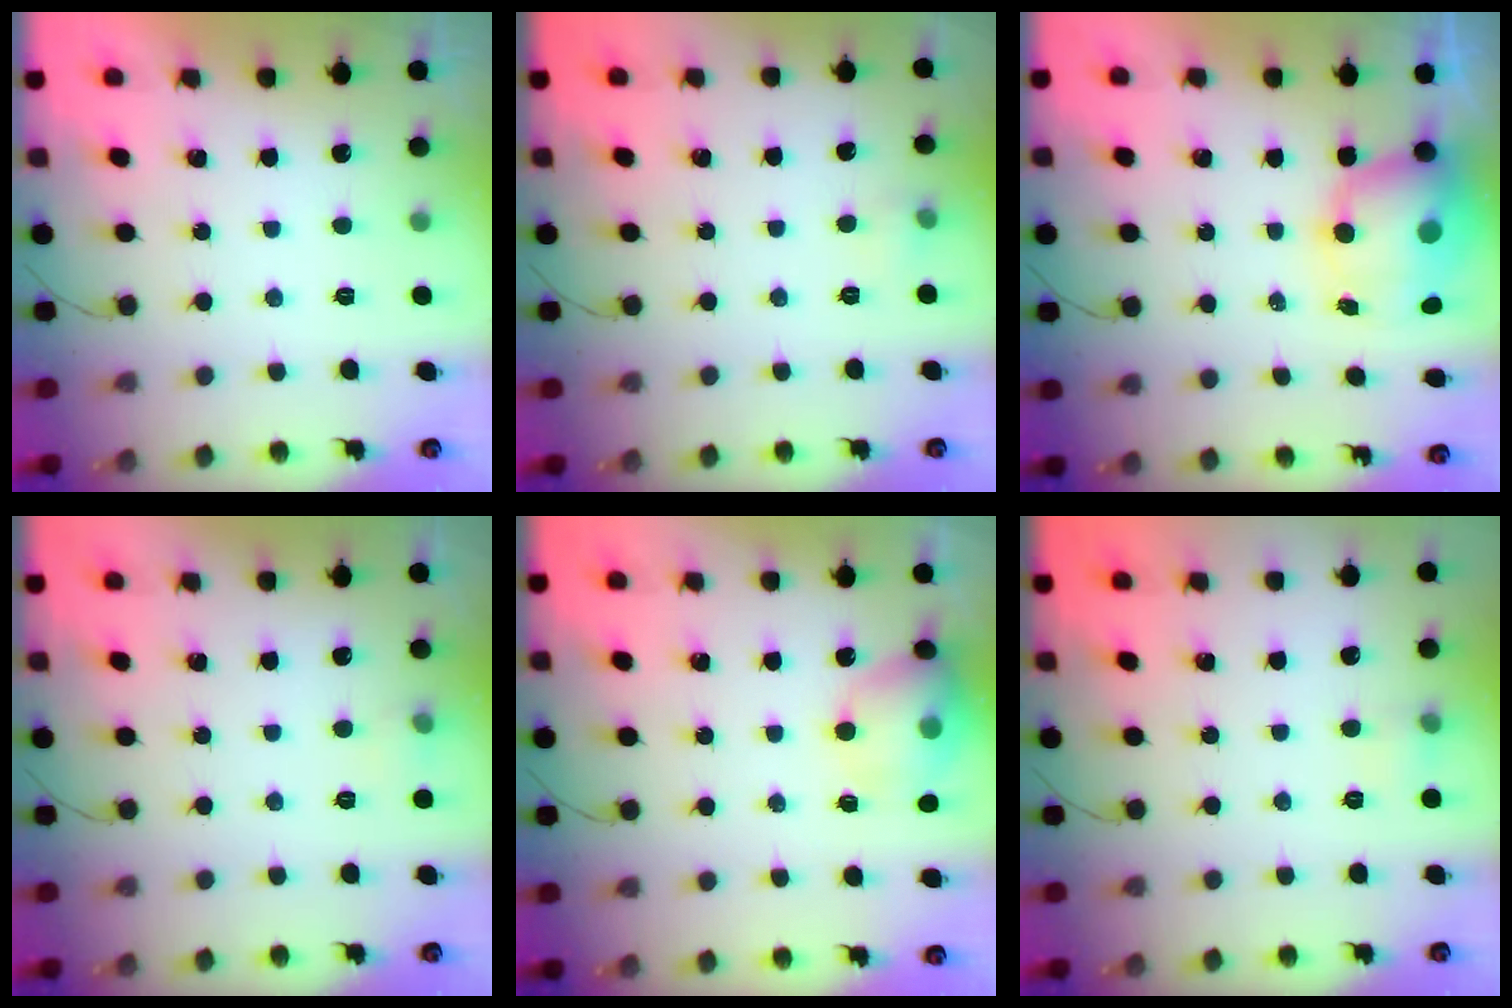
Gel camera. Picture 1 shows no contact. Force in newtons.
{"total": 3.8, "press": 3.4, "slide": 1.6}
{"total": 9.8, "press": 9.4, "slide": 2.6}
{"total": 4.8, "press": 4.5, "slide": 1.8}
{"total": 13.3, "press": 13.1, "slide": 2.1}
{"total": 5.9, "press": 5.7, "slide": 1.6}